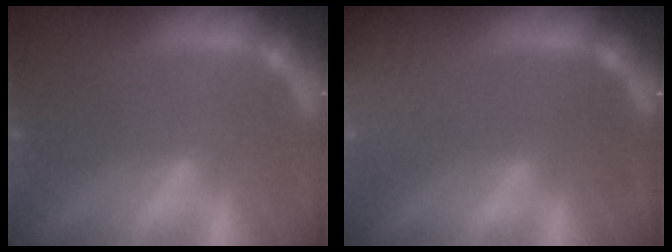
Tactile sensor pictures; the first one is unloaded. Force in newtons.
{"total": 8.0}